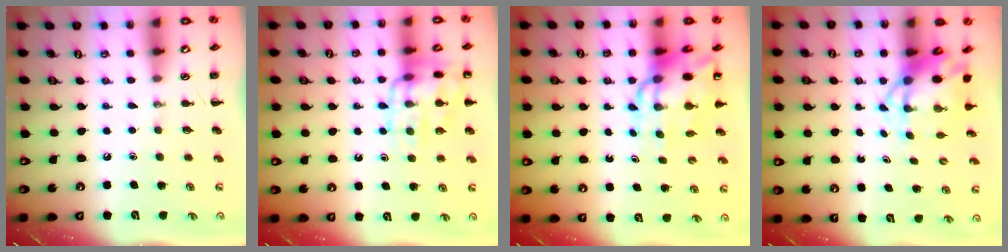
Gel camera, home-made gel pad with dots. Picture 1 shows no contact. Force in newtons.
{"total": 14.7, "press": 14.6, "slide": 1.6}
{"total": 12.5, "press": 12.0, "slide": 3.5}
{"total": 5.4, "press": 5.1, "slide": 1.7}